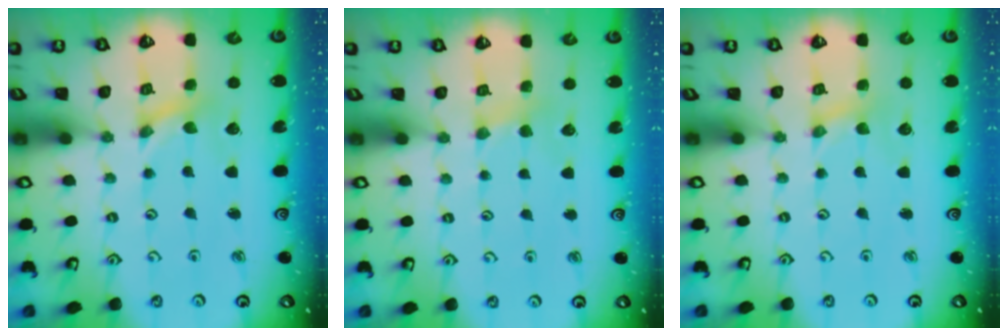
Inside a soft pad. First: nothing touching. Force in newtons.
{"total": 3.5, "press": 3.4, "slide": 0.6}
{"total": 0.7, "press": 0.6, "slide": 0.2}